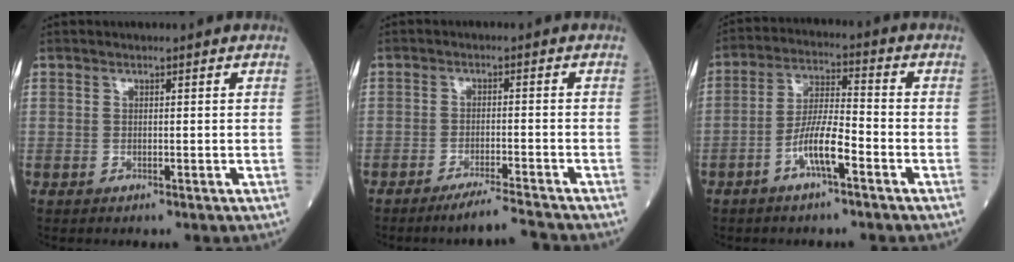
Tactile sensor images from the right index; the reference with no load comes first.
{"total": 5.0, "force": [-4.5, -1.1, 1.7], "torque": [-0.029, -0.016, -0.080]}
{"total": 7.4, "force": [-3.5, 1.1, 6.4], "torque": [-0.128, 0.008, -0.068]}